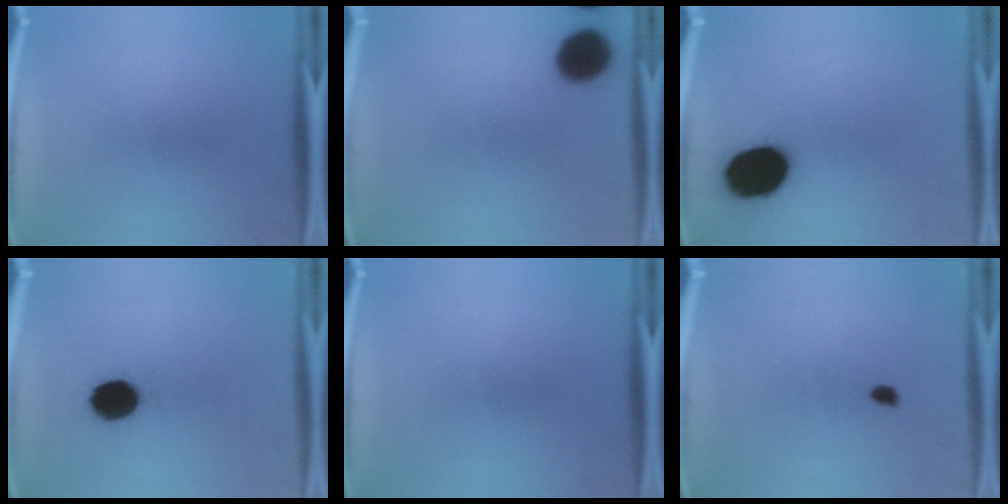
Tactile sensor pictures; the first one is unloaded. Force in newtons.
{"total": 10.8}
{"total": 16.3}
{"total": 10.5}
{"total": 0.0}
{"total": 0.8}